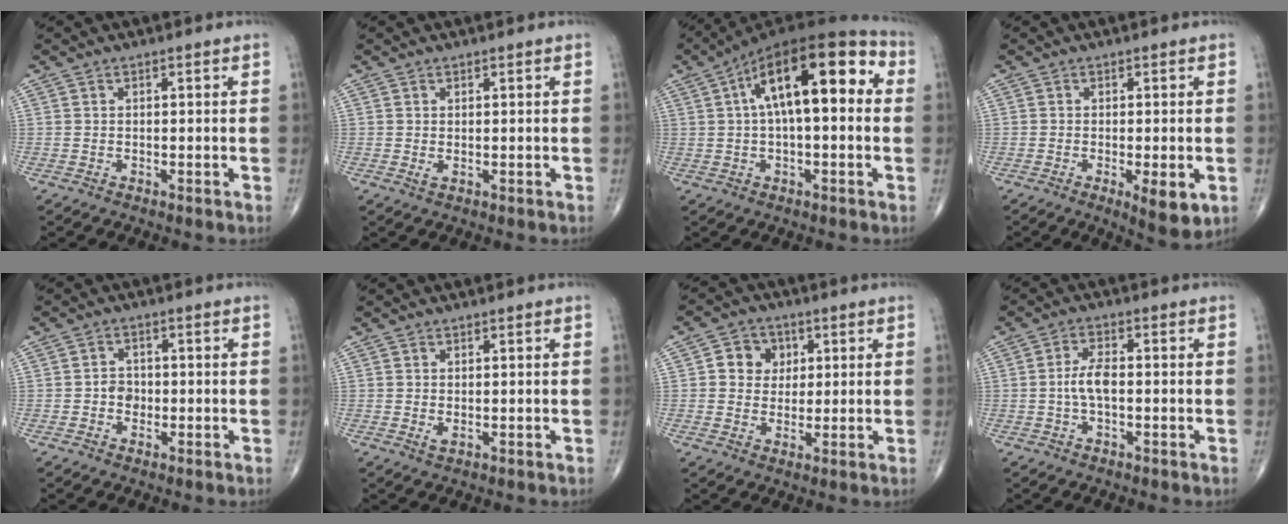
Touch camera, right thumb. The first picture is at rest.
{"total": 0.8, "force": [0.1, 0.4, 0.7], "torque": [-0.017, -0.001, 0.005]}
{"total": 18.9, "force": [3.7, 7.9, 16.8], "torque": [-0.249, 0.043, 0.045]}
{"total": 6.1, "force": [-1.8, 1.8, 5.5], "torque": [-0.080, -0.016, -0.023]}
{"total": 2.8, "force": [-0.5, 2.3, 1.4], "torque": [-0.009, 0.006, -0.012]}
{"total": 1.1, "force": [0.1, 0.6, 1.0], "torque": [-0.020, -0.004, 0.006]}
{"total": 6.4, "force": [1.6, 5.6, 2.5], "torque": [-0.004, 0.001, 0.022]}
{"total": 6.4, "force": [-1.2, 2.8, 5.6], "torque": [-0.115, 0.022, -0.028]}